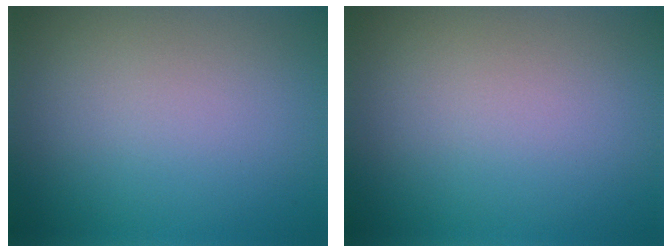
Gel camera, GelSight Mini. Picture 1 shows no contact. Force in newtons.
{"total": 0.0}